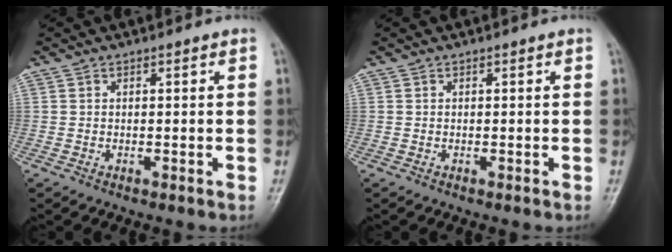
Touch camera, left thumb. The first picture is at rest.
{"total": 0.0}